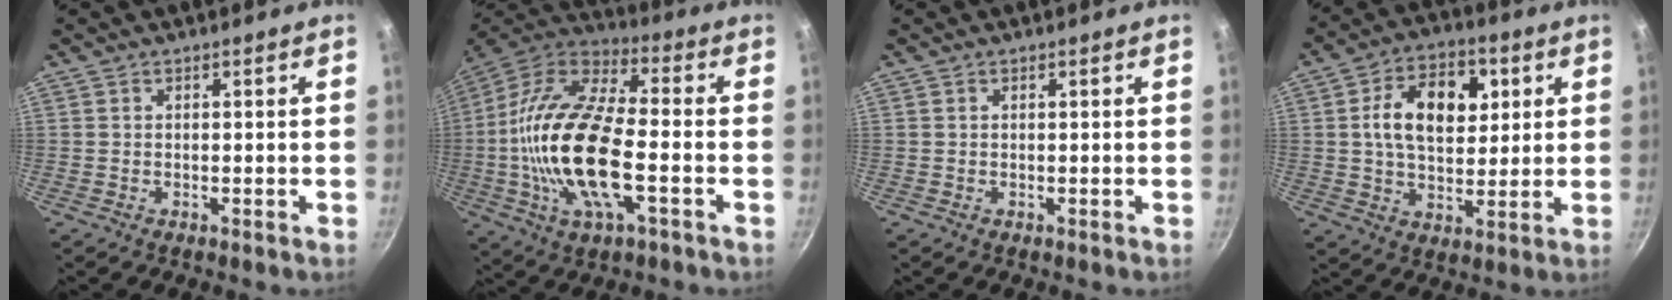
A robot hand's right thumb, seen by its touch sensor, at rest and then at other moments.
{"total": 23.0, "force": [-3.8, 9.5, 20.6], "torque": [-0.431, 0.021, -0.068]}
{"total": 0.0}
{"total": 14.3, "force": [3.4, 9.0, 10.6], "torque": [-0.149, 0.001, 0.052]}